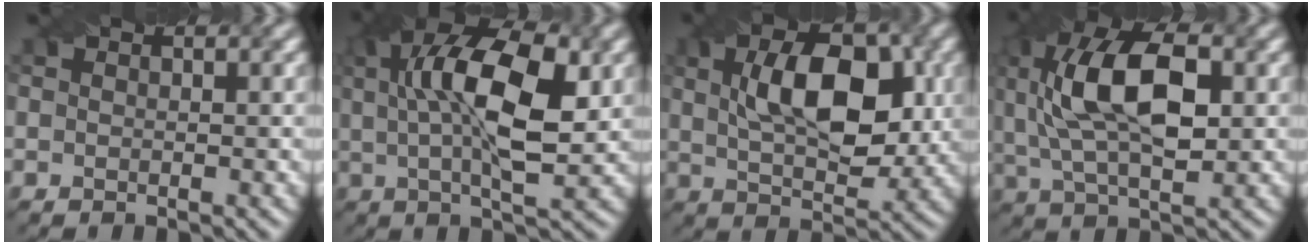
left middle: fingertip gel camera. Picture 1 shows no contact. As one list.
[{"total": 10.7, "force": [1.7, 3.8, 9.8], "torque": [-0.164, 0.019, 0.035]}, {"total": 8.5, "force": [1.3, 4.3, 7.2], "torque": [-0.118, 0.015, 0.030]}, {"total": 9.8, "force": [0.9, 4.8, 8.5], "torque": [-0.168, 0.022, 0.021]}]